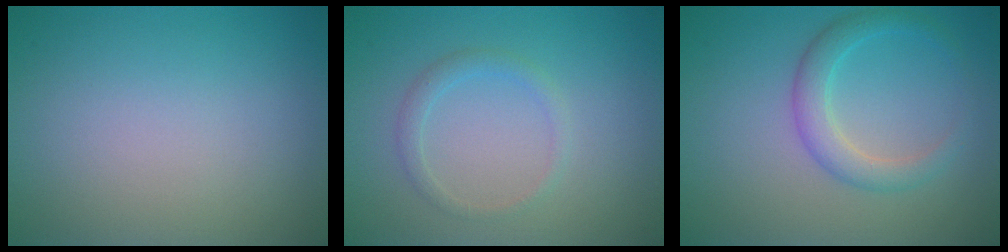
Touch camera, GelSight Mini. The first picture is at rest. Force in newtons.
{"total": 1.4, "press": 1.4, "slide": 0.2}
{"total": 2.8, "press": 2.7, "slide": 0.2}